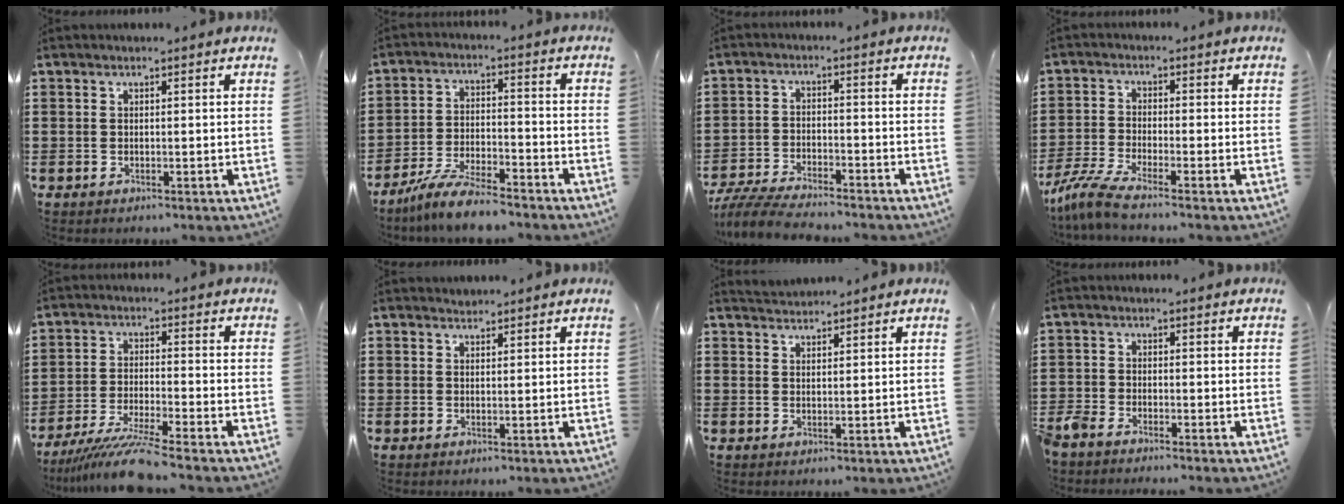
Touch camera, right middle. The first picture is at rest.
{"total": 7.1, "force": [-6.4, 0.5, 3.0], "torque": [-0.072, -0.003, -0.124]}
{"total": 5.9, "force": [-5.6, 0.5, 1.8], "torque": [-0.047, -0.006, -0.111]}
{"total": 4.1, "force": [-3.5, -0.1, 2.2], "torque": [-0.069, -0.019, -0.074]}
{"total": 7.3, "force": [-6.3, -0.5, 3.6], "torque": [-0.079, -0.021, -0.122]}
{"total": 1.0, "force": [1.0, 0.2, -0.2], "torque": [0.002, 0.001, 0.019]}
{"total": 2.0, "force": [2.0, 0.2, -0.1], "torque": [-0.004, 0.004, 0.039]}
{"total": 2.8, "force": [-2.7, 0.5, 0.6], "torque": [-0.042, -0.008, -0.065]}